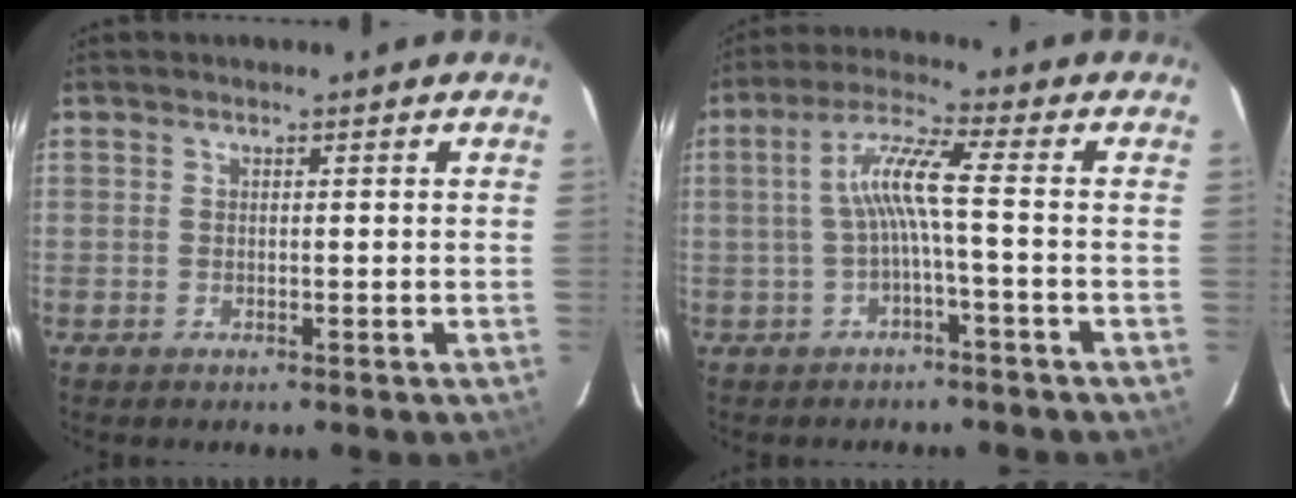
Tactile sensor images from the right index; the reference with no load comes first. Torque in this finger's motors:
{"motor_torque": [0.78, -0.13, 0.48, 0.15]}